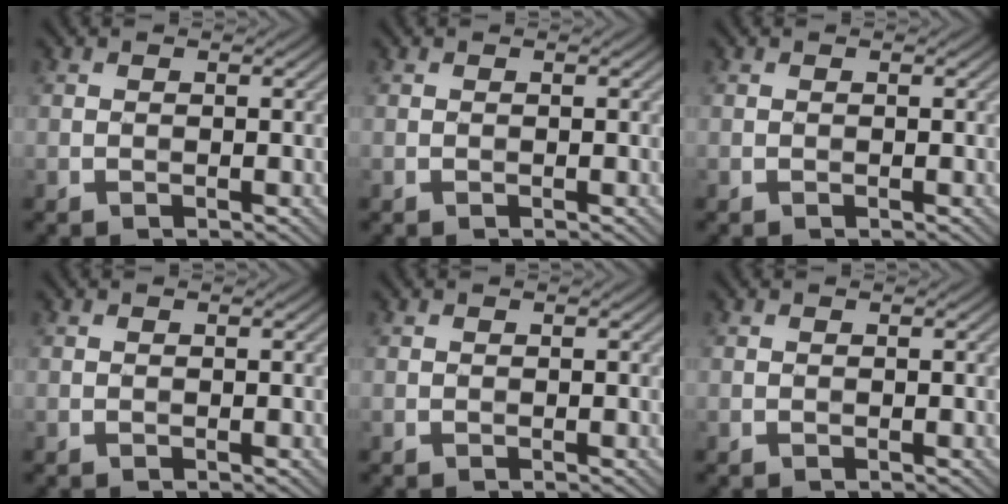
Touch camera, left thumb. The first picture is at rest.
{"total": 0.0}
{"total": 0.0}
{"total": 0.0}
{"total": 0.0}
{"total": 0.0}